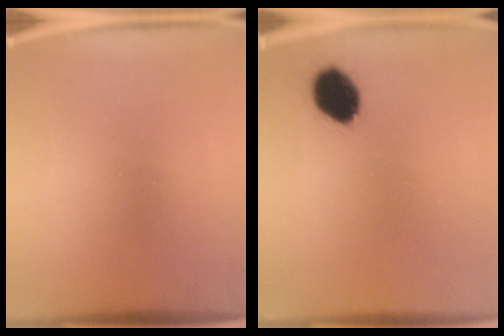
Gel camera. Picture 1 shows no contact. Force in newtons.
{"total": 8.9}